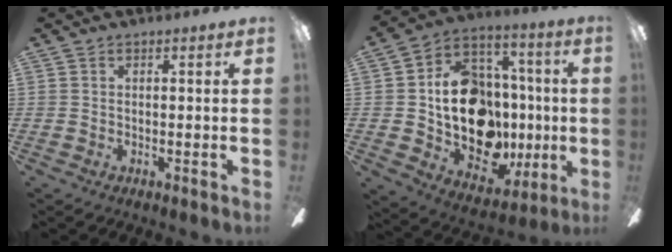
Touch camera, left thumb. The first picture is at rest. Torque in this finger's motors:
{"motor_torque": [2.44, 2.56, 0.09, 0.21, 0.22]}